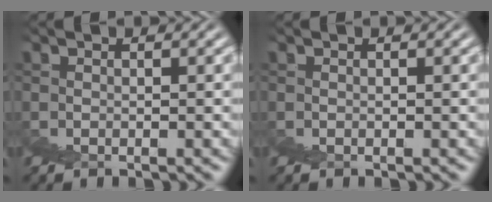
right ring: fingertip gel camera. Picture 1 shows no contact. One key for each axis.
{"total": 0.0}